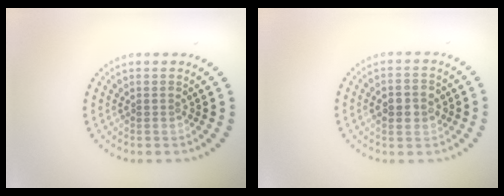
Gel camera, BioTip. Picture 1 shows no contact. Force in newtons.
{"total": 3.4, "press": 3.4, "slide": 0.4}